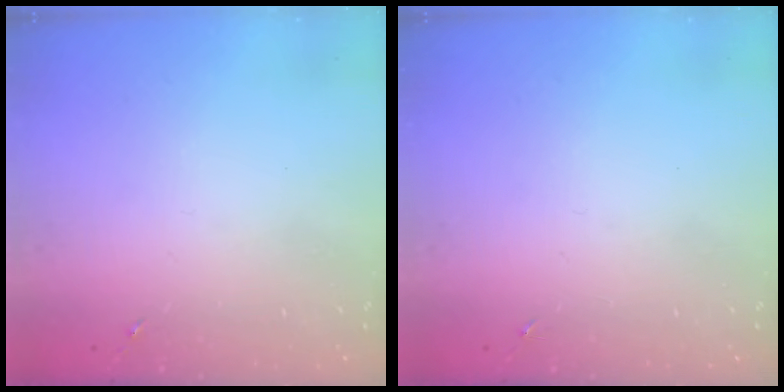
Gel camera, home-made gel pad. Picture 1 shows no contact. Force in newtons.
{"total": 0.0}